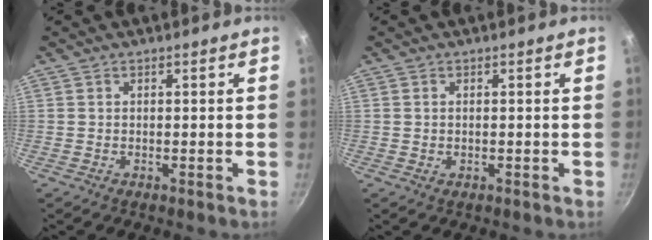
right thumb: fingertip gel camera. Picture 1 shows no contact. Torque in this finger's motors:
{"motor_torque": [-0.50, 0.08, -0.04, 0.19, -0.05]}